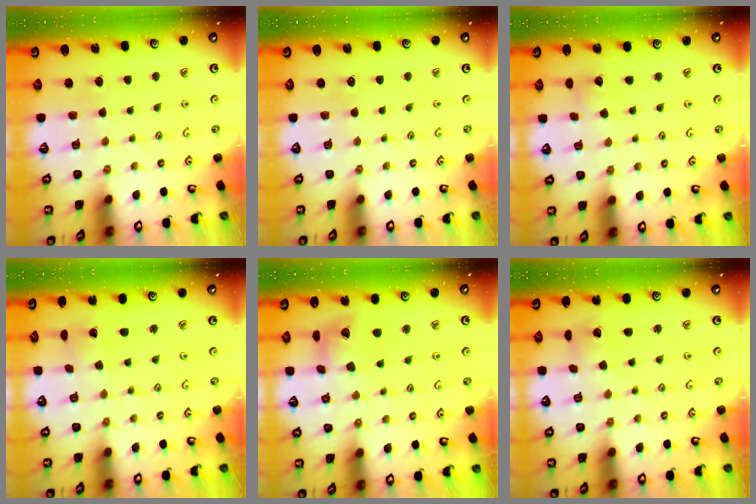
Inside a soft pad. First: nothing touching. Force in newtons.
{"total": 0.0}
{"total": 2.4, "press": 2.4, "slide": 0.2}
{"total": 0.0}
{"total": 11.7, "press": 11.6, "slide": 1.5}
{"total": 1.9, "press": 1.9, "slide": 0.0}